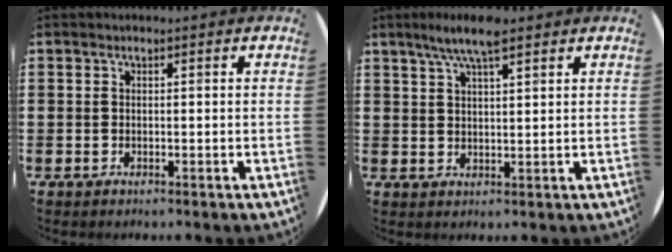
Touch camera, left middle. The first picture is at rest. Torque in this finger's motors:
{"motor_torque": [1.11, -1.03, 0.18, 0.12]}